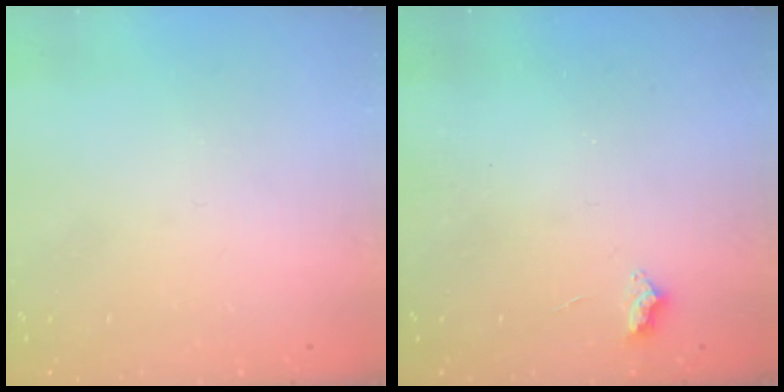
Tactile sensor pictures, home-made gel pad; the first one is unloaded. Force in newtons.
{"total": 2.4, "press": 2.4, "slide": 0.4}